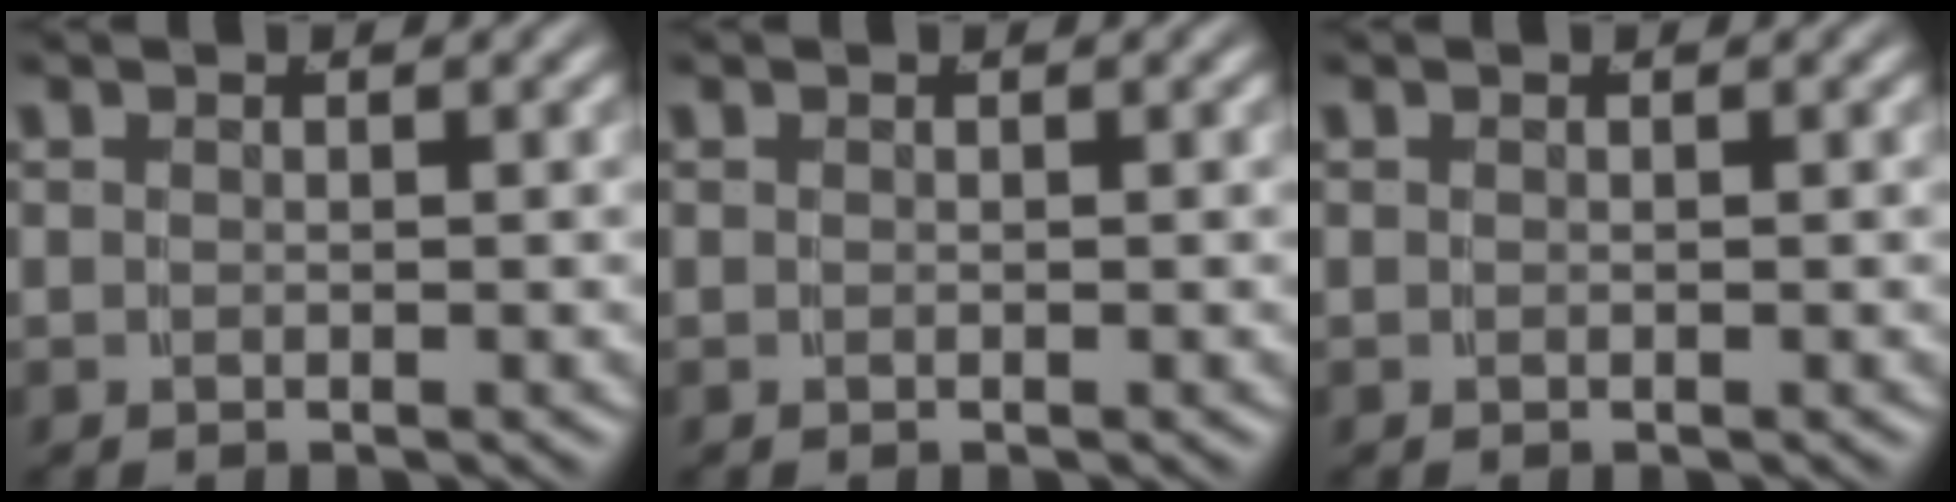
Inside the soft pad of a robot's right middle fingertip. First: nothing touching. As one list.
[{"total": 0.0}, {"total": 0.0}]